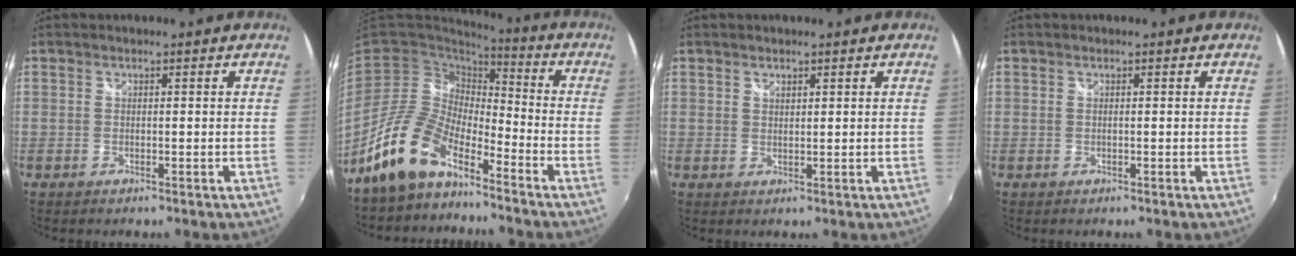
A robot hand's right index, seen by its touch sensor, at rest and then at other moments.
{"total": 13.0, "force": [-9.6, 5.1, 7.0], "torque": [-0.142, 0.010, -0.190]}
{"total": 1.1, "force": [0.8, 0.6, 0.3], "torque": [-0.002, 0.001, 0.014]}
{"total": 0.0}